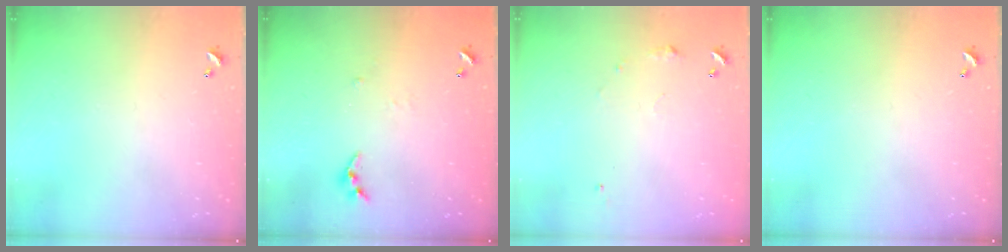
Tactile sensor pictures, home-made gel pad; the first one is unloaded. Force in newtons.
{"total": 3.4, "press": 3.4, "slide": 0.4}
{"total": 5.9, "press": 5.9, "slide": 0.8}
{"total": 0.0}